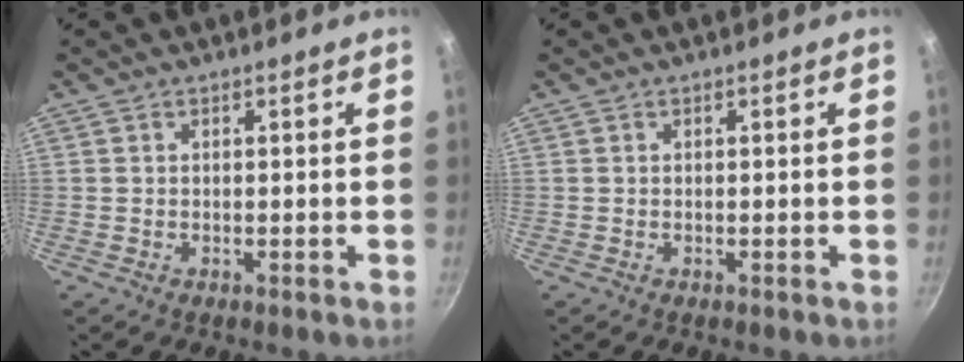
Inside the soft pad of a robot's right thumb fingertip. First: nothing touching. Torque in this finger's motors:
{"motor_torque": [0.11, -0.11, 0.05, -0.47, 0.04]}